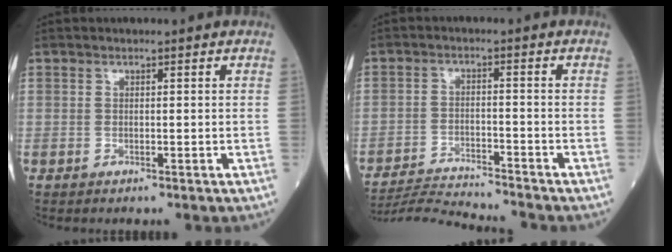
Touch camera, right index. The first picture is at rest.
{"total": 9.2, "force": [-9.0, -1.6, 1.4], "torque": [-0.021, -0.009, -0.157]}